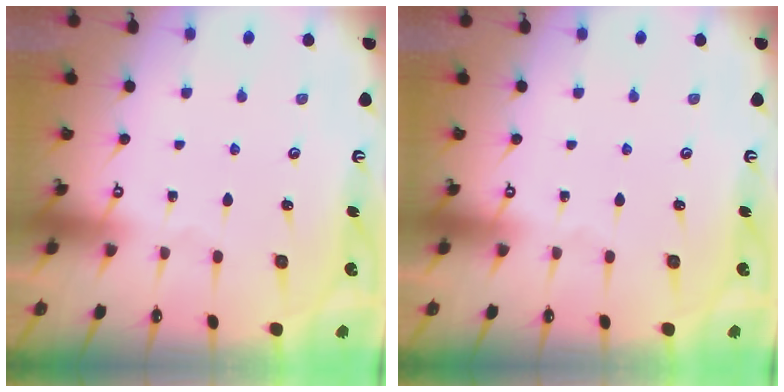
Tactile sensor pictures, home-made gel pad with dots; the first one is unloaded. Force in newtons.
{"total": 0.0}